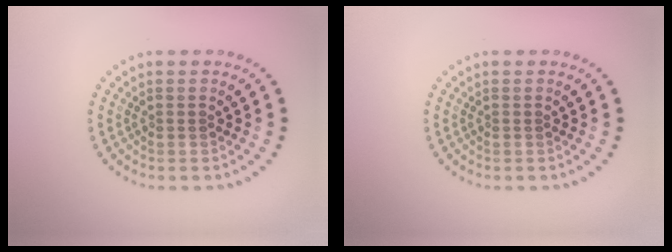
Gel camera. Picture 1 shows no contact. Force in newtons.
{"total": 0.0}